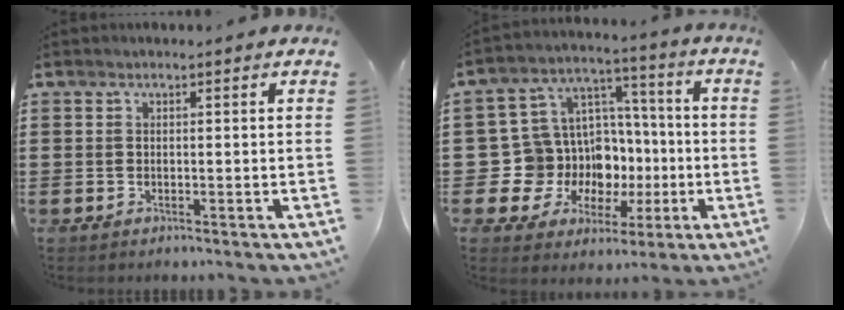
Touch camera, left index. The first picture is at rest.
{"total": 12.0, "force": [-2.2, 11.3, 3.4], "torque": [-0.120, -0.015, -0.020]}